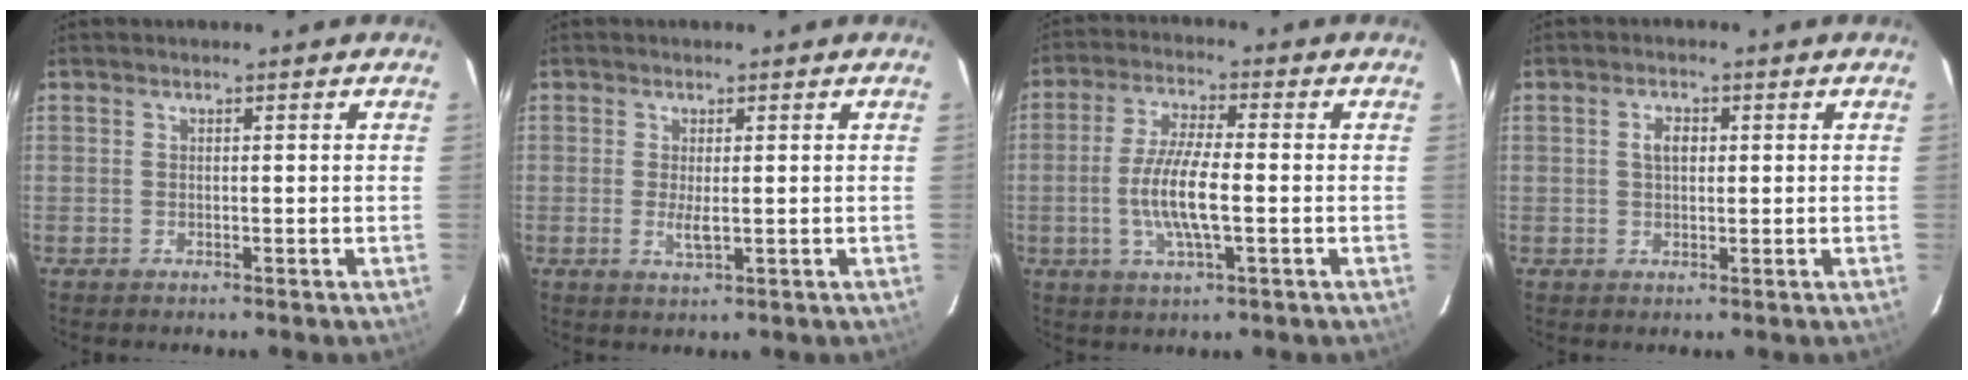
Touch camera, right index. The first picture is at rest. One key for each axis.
{"total": 2.5, "fx": -0.1, "fy": 0.7, "fz": 2.4, "tx": -0.046, "ty": -0.007, "tz": -0.001}
{"total": 9.1, "fx": -1.6, "fy": 2.0, "fz": 8.7, "tx": -0.174, "ty": -0.004, "tz": -0.033}
{"total": 2.8, "fx": 0.6, "fy": 1.7, "fz": 2.1, "tx": -0.038, "ty": 0.008, "tz": 0.011}